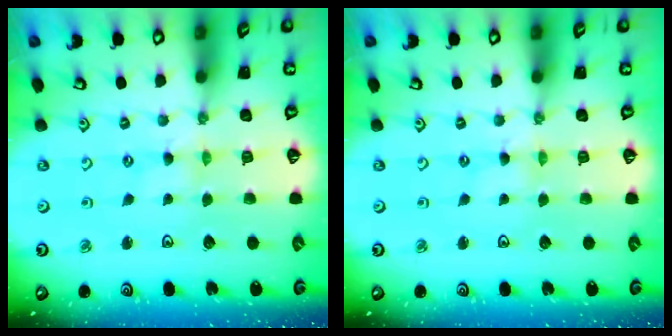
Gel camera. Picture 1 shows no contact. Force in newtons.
{"total": 0.0}